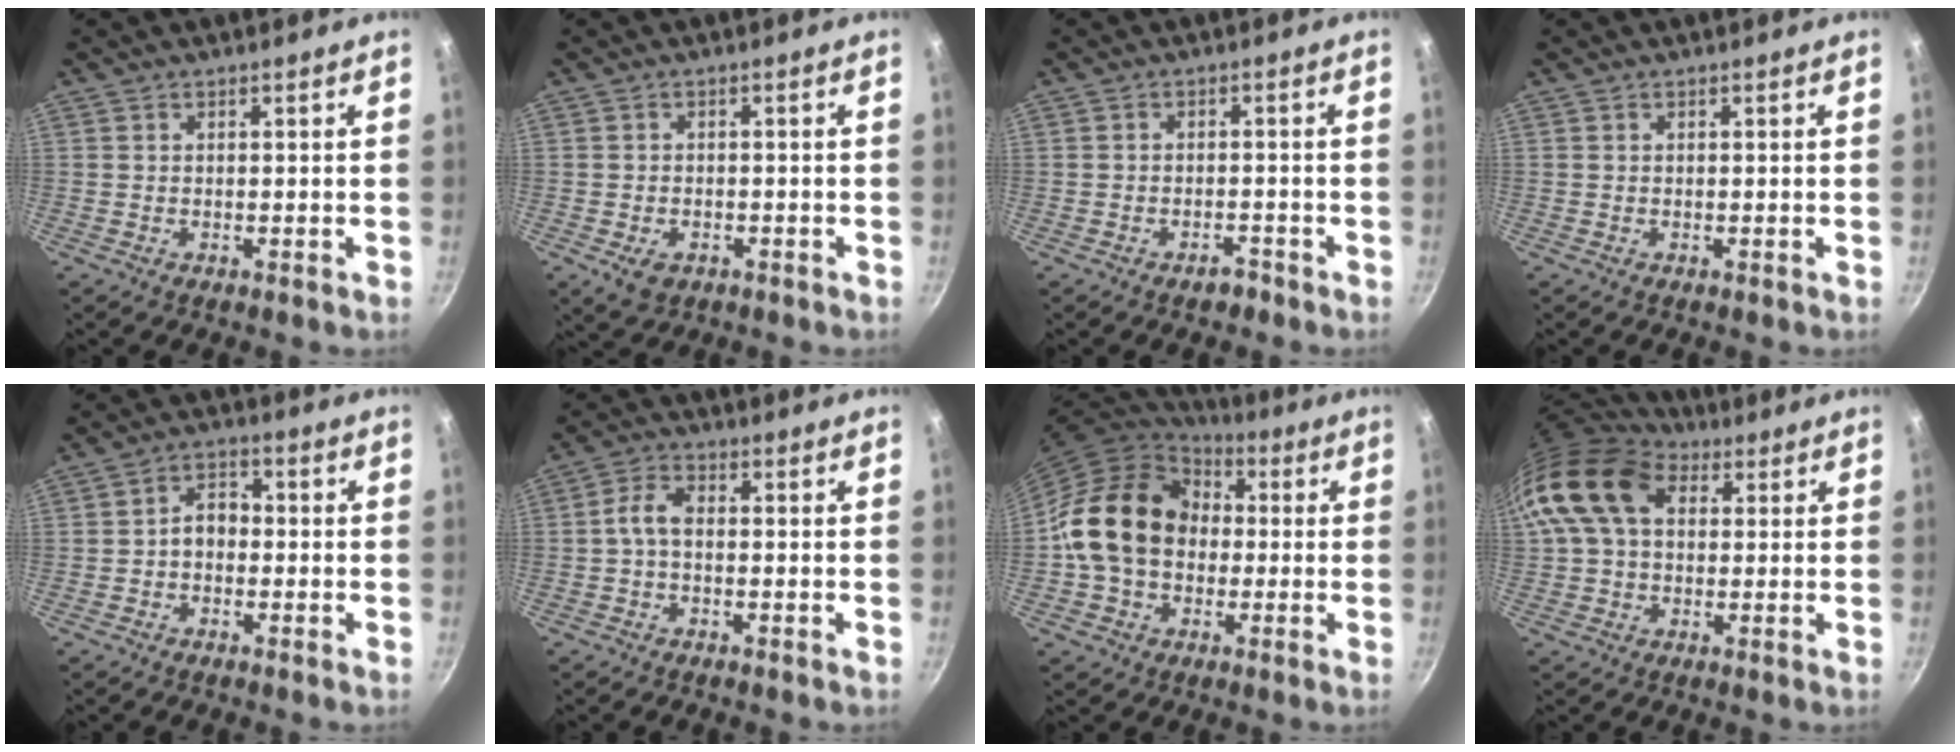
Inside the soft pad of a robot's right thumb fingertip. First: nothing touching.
{"total": 4.1, "force": [-1.7, 2.9, 2.5], "torque": [-0.040, 0.006, -0.020]}
{"total": 2.2, "force": [-1.7, 1.1, 0.9], "torque": [-0.003, 0.023, -0.017]}
{"total": 0.0}
{"total": 4.7, "force": [-0.8, 3.5, 3.1], "torque": [-0.027, 0.023, -0.022]}
{"total": 4.2, "force": [-0.6, 2.4, 3.4], "torque": [-0.070, 0.022, -0.020]}
{"total": 17.6, "force": [0.4, 14.0, 10.6], "torque": [-0.159, 0.038, -0.001]}
{"total": 15.3, "force": [3.6, 10.7, 10.3], "torque": [-0.183, 0.026, 0.049]}